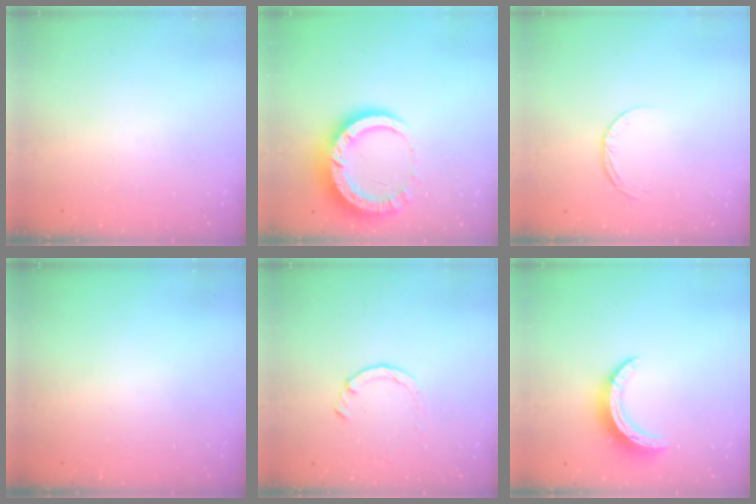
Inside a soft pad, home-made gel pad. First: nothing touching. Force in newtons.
{"total": 12.8, "press": 12.8, "slide": 1.2}
{"total": 3.5, "press": 3.5, "slide": 0.3}
{"total": 0.0}
{"total": 2.8, "press": 2.8, "slide": 0.4}
{"total": 11.0, "press": 11.0, "slide": 0.5}